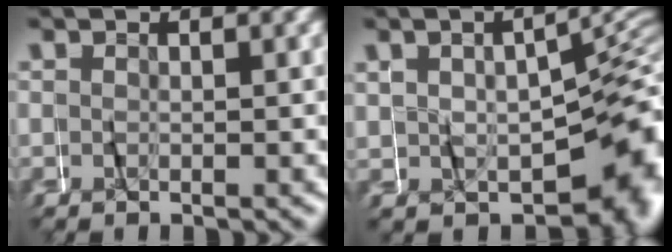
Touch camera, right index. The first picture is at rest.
{"total": 7.7, "force": [-2.9, 4.6, 5.5], "torque": [-0.057, -0.010, -0.032]}